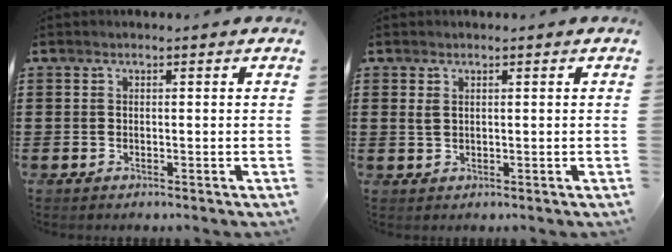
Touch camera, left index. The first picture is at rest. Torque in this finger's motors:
{"motor_torque": [0.39, -0.35, 0.06, 0.00]}